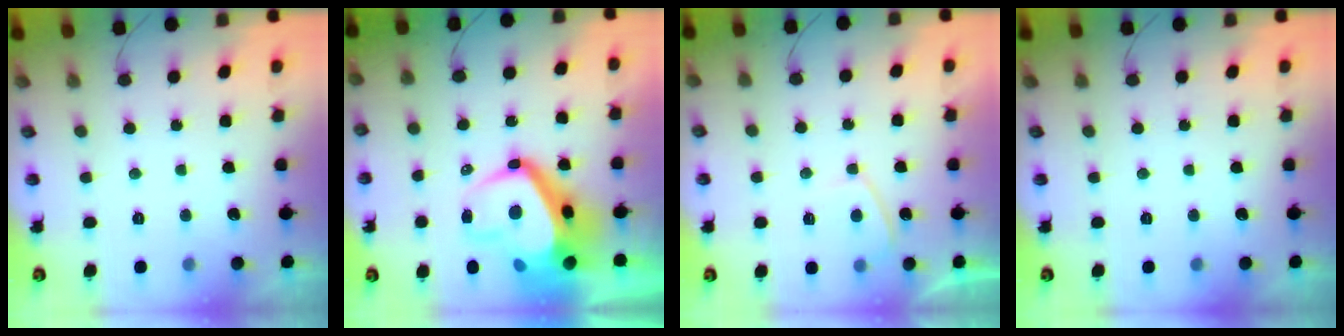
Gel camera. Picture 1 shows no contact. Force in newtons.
{"total": 13.3, "press": 13.3, "slide": 1.2}
{"total": 2.8, "press": 2.8, "slide": 0.7}
{"total": 0.0}